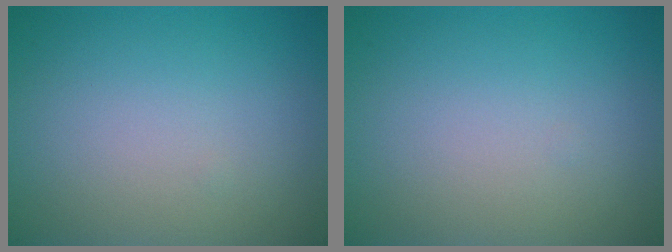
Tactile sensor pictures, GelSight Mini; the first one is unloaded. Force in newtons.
{"total": 0.0}